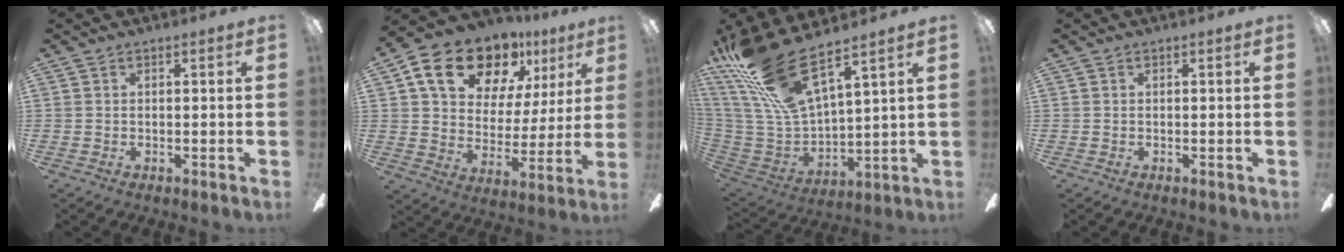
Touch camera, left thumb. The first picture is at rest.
{"total": 19.0, "force": [12.7, 11.0, 8.9], "torque": [-0.156, -0.067, 0.229]}
{"total": 21.4, "force": [15.2, 6.0, 13.9], "torque": [-0.309, -0.102, 0.264]}
{"total": 0.0}